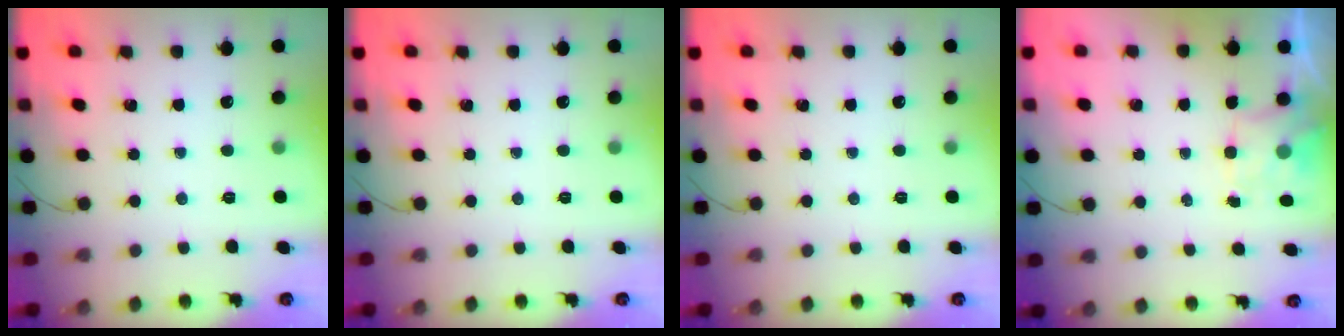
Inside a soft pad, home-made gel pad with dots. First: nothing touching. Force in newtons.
{"total": 0.0}
{"total": 0.0}
{"total": 1.5, "press": 1.3, "slide": 0.8}